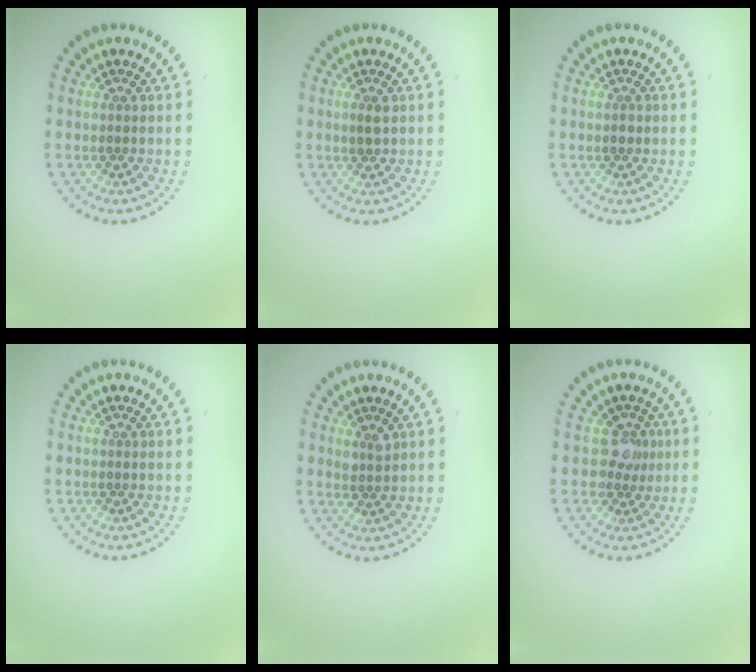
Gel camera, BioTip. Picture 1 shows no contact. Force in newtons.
{"total": 1.2, "press": 1.2, "slide": 0.3}
{"total": 0.9, "press": 0.9, "slide": 0.0}
{"total": 0.0}
{"total": 1.2, "press": 1.1, "slide": 0.4}
{"total": 2.0, "press": 1.5, "slide": 1.4}